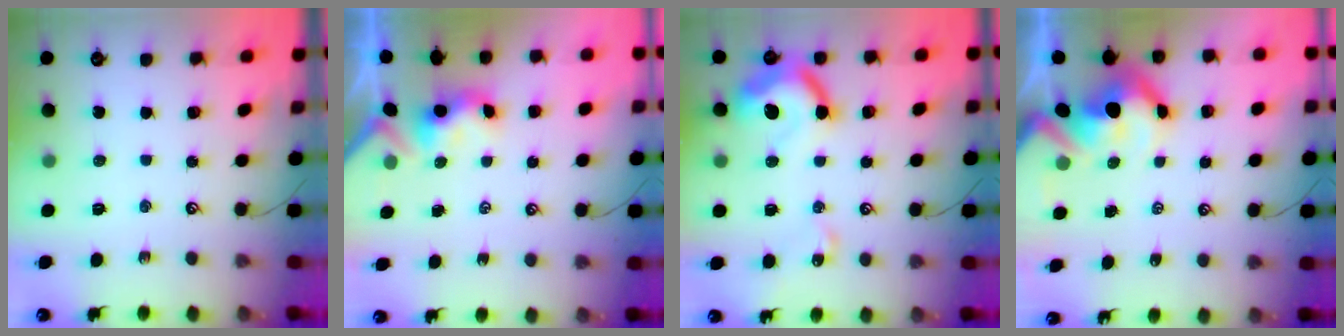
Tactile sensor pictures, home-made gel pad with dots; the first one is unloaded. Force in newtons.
{"total": 3.4, "press": 3.4, "slide": 0.3}
{"total": 13.2, "press": 13.1, "slide": 1.3}
{"total": 12.4, "press": 12.3, "slide": 1.5}